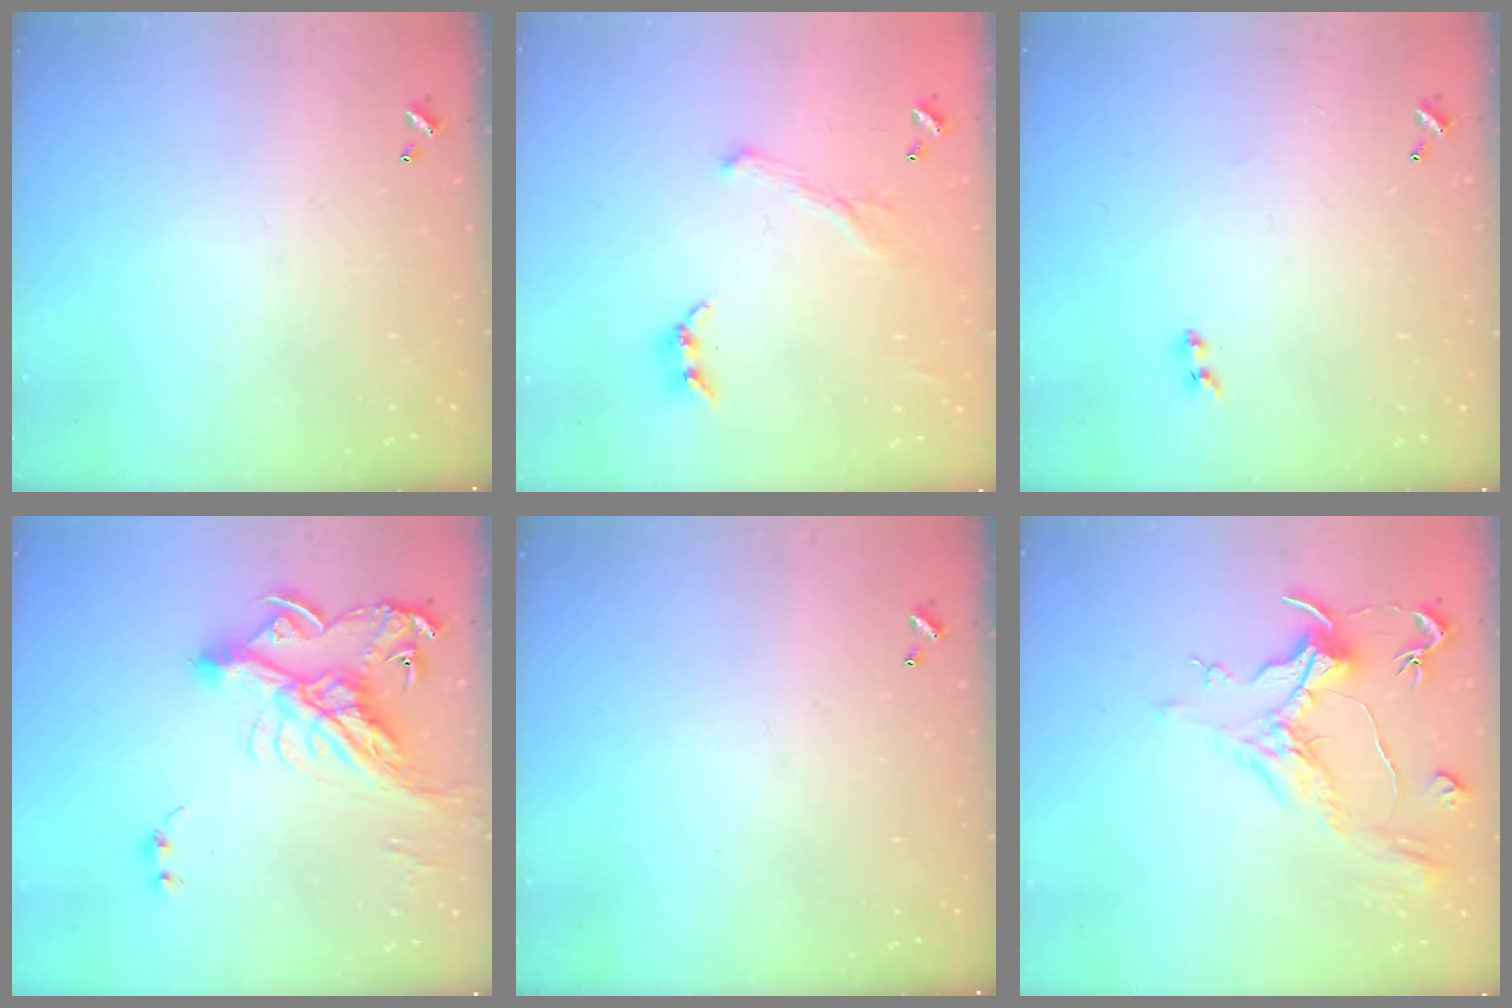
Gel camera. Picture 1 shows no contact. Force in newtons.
{"total": 2.1, "press": 2.0, "slide": 0.7}
{"total": 1.1, "press": 0.9, "slide": 0.6}
{"total": 18.6, "press": 18.5, "slide": 2.5}
{"total": 0.0}
{"total": 1.1, "press": 0.1, "slide": 1.1}